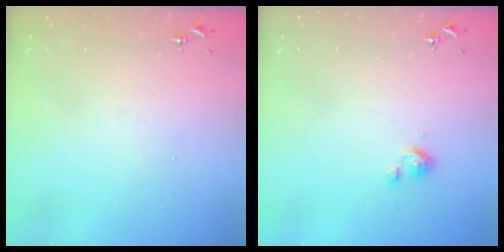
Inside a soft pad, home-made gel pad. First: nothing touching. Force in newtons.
{"total": 2.8, "press": 2.8, "slide": 0.3}